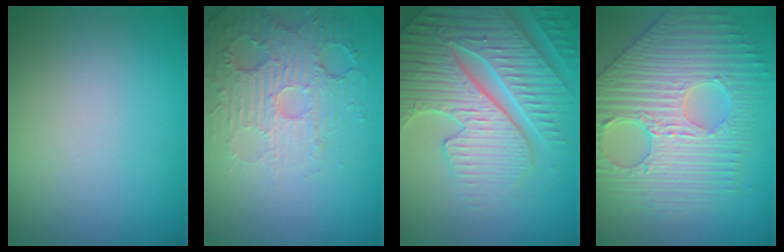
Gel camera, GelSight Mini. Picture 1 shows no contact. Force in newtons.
{"total": 5.5, "press": 3.7, "slide": 4.1}
{"total": 7.6, "press": 7.4, "slide": 1.7}
{"total": 9.9, "press": 7.0, "slide": 7.0}